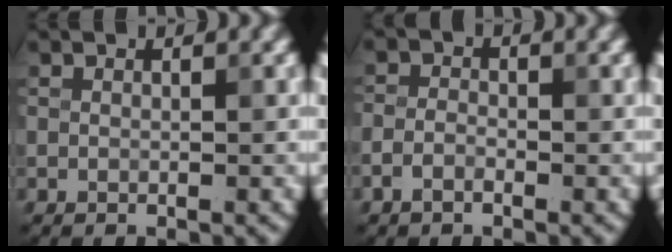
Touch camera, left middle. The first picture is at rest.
{"total": 1.6, "force": [-1.0, 0.9, 0.9], "torque": [-0.016, 0.004, -0.025]}